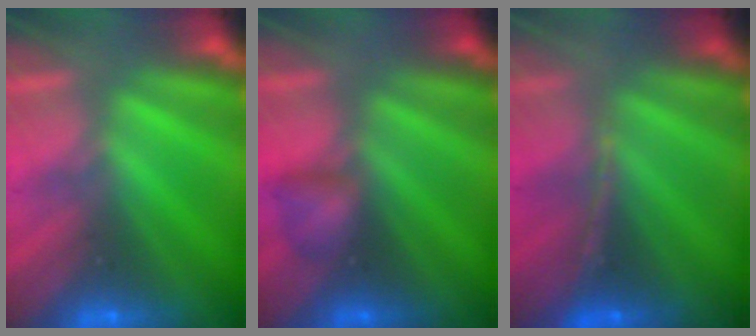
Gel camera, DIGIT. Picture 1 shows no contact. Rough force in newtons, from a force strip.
{"total": 1.9}
{"total": 1.2}